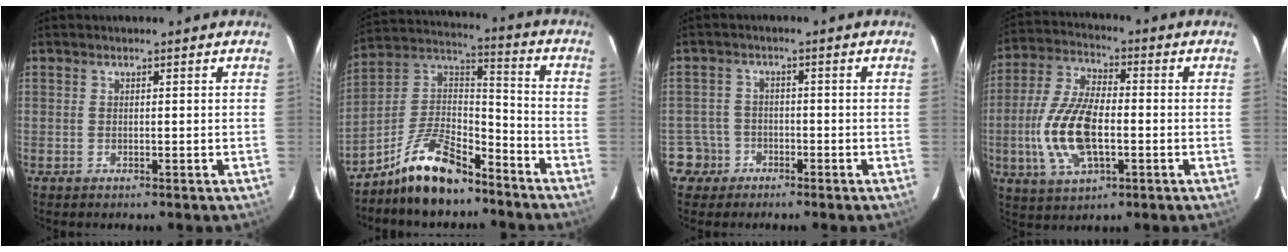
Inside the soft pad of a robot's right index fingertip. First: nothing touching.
{"total": 14.6, "force": [-10.4, 5.5, 8.6], "torque": [-0.181, 0.031, -0.189]}
{"total": 4.4, "force": [-2.3, 3.7, -0.4], "torque": [0.005, 0.024, -0.044]}
{"total": 14.4, "force": [-2.8, 6.6, 12.4], "torque": [-0.268, 0.000, -0.052]}